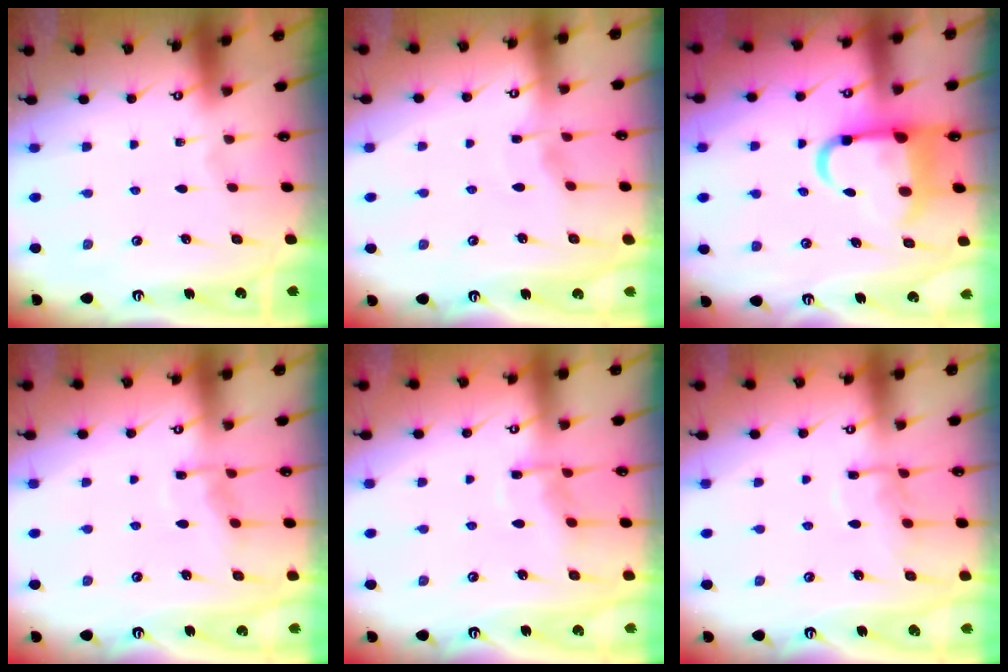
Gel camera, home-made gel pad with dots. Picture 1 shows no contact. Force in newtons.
{"total": 2.9, "press": 2.9, "slide": 0.5}
{"total": 11.2, "press": 11.0, "slide": 2.3}
{"total": 6.6, "press": 6.6, "slide": 0.7}
{"total": 6.8, "press": 6.7, "slide": 0.7}
{"total": 8.2, "press": 8.2, "slide": 0.5}